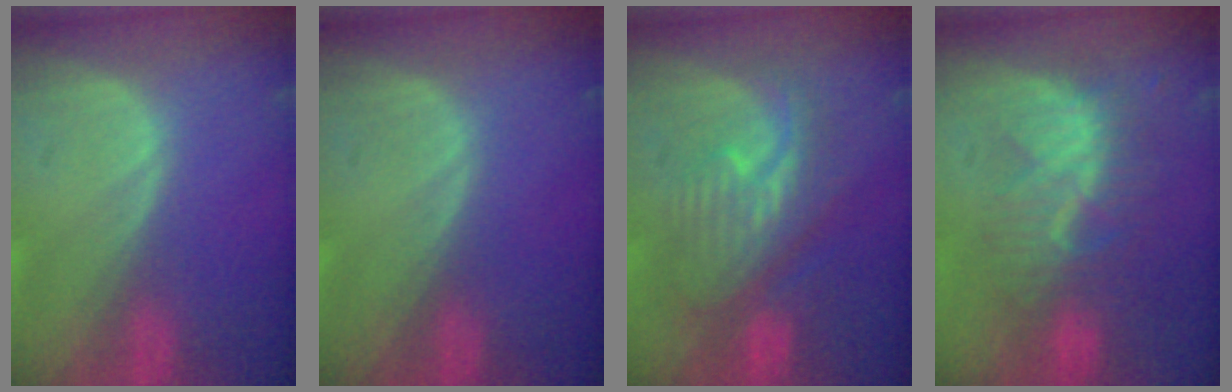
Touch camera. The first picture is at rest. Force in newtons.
{"total": 0.0}
{"total": 8.0, "press": 7.8, "slide": 1.9}
{"total": 8.5, "press": 7.7, "slide": 3.5}